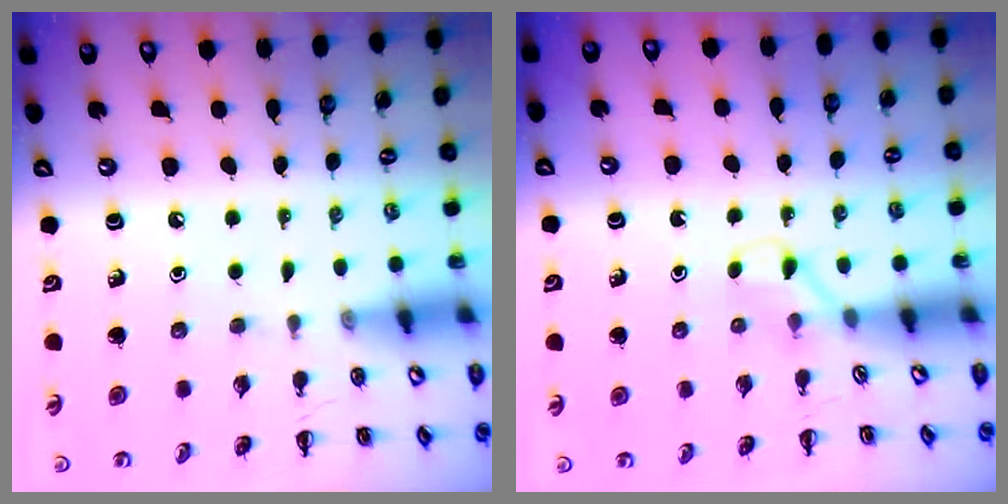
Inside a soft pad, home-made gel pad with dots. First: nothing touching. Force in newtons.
{"total": 2.8, "press": 2.6, "slide": 1.0}